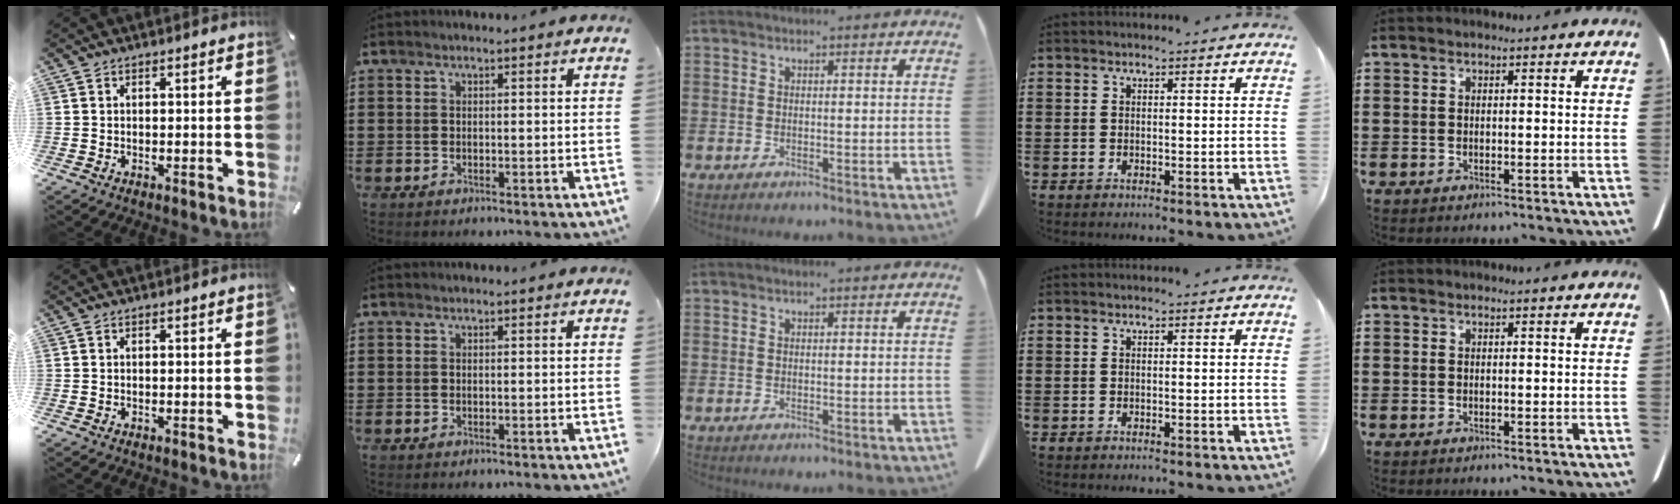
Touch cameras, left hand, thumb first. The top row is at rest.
{}